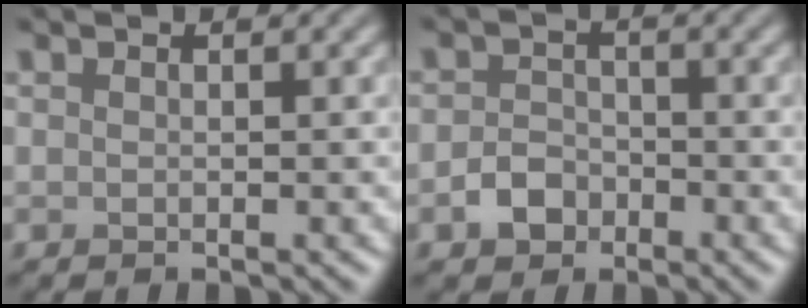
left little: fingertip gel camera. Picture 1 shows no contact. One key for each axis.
{"total": 2.4, "fx": -1.3, "fy": 1.8, "fz": 1.0, "tx": -0.012, "ty": 0.004, "tz": -0.028}